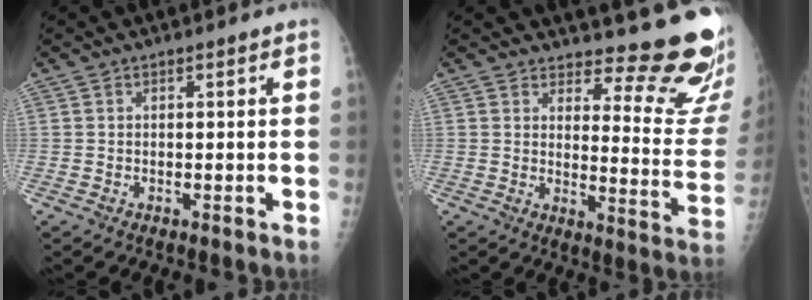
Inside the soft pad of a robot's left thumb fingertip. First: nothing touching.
{"total": 14.6, "force": [13.6, 2.8, 4.6], "torque": [-0.023, -0.165, 0.153]}